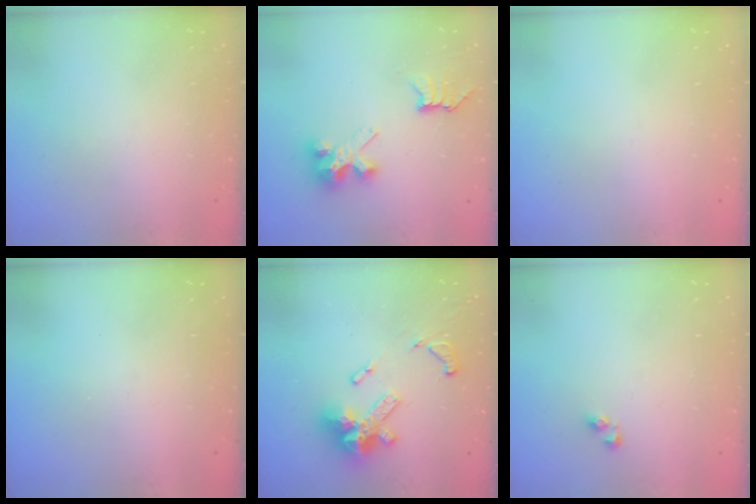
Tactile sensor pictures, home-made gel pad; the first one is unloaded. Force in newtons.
{"total": 6.6, "press": 6.6, "slide": 0.1}
{"total": 0.0}
{"total": 0.0}
{"total": 16.6, "press": 16.5, "slide": 1.8}
{"total": 3.2, "press": 3.2, "slide": 0.5}